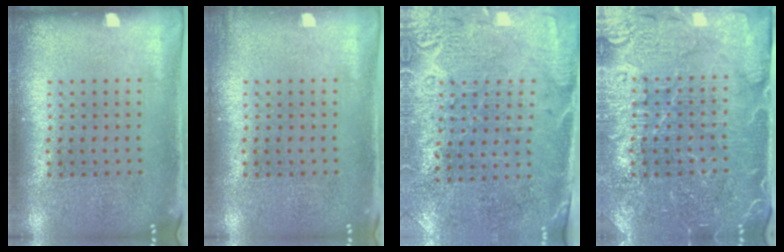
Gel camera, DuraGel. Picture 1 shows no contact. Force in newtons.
{"total": 0.7, "press": 0.7, "slide": 0.0}
{"total": 2.8, "press": 2.5, "slide": 1.3}
{"total": 4.5, "press": 4.3, "slide": 1.3}